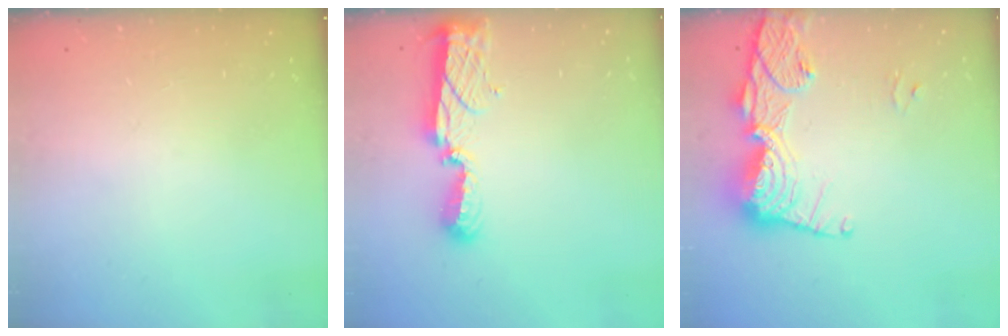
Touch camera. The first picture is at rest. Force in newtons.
{"total": 8.7, "press": 8.7, "slide": 0.7}
{"total": 17.4, "press": 17.3, "slide": 1.4}